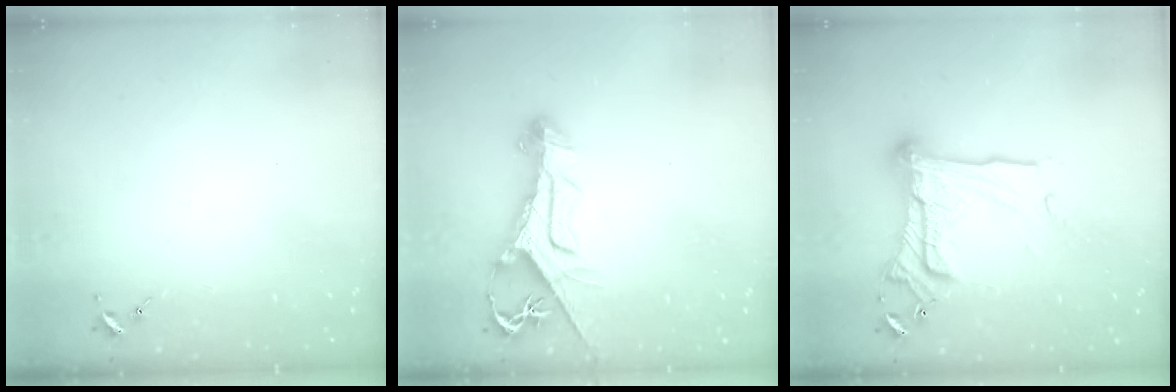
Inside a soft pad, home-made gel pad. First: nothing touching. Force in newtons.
{"total": 11.9, "press": 11.8, "slide": 1.3}
{"total": 20.9, "press": 20.8, "slide": 2.0}